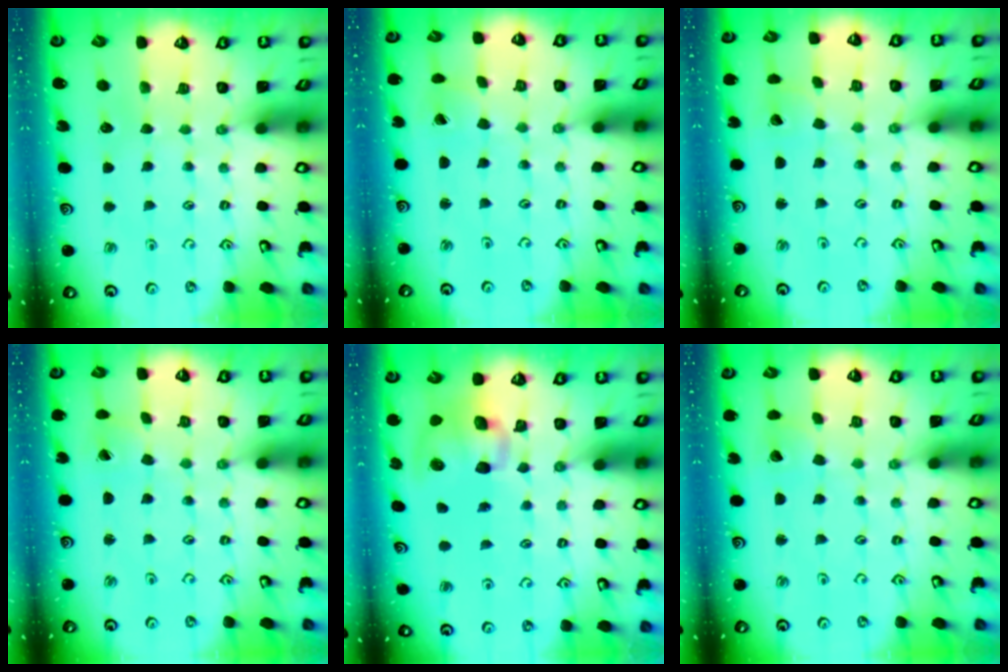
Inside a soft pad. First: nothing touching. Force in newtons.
{"total": 1.0, "press": 1.0, "slide": 0.1}
{"total": 2.4, "press": 2.4, "slide": 0.1}
{"total": 1.2, "press": 1.2, "slide": 0.1}
{"total": 10.8, "press": 10.6, "slide": 1.5}
{"total": 2.0, "press": 2.0, "slide": 0.1}